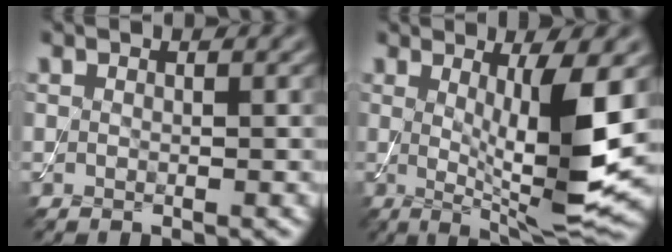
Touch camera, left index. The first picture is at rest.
{"total": 8.3, "force": [0.9, 1.6, 8.1], "torque": [-0.125, -0.022, 0.026]}